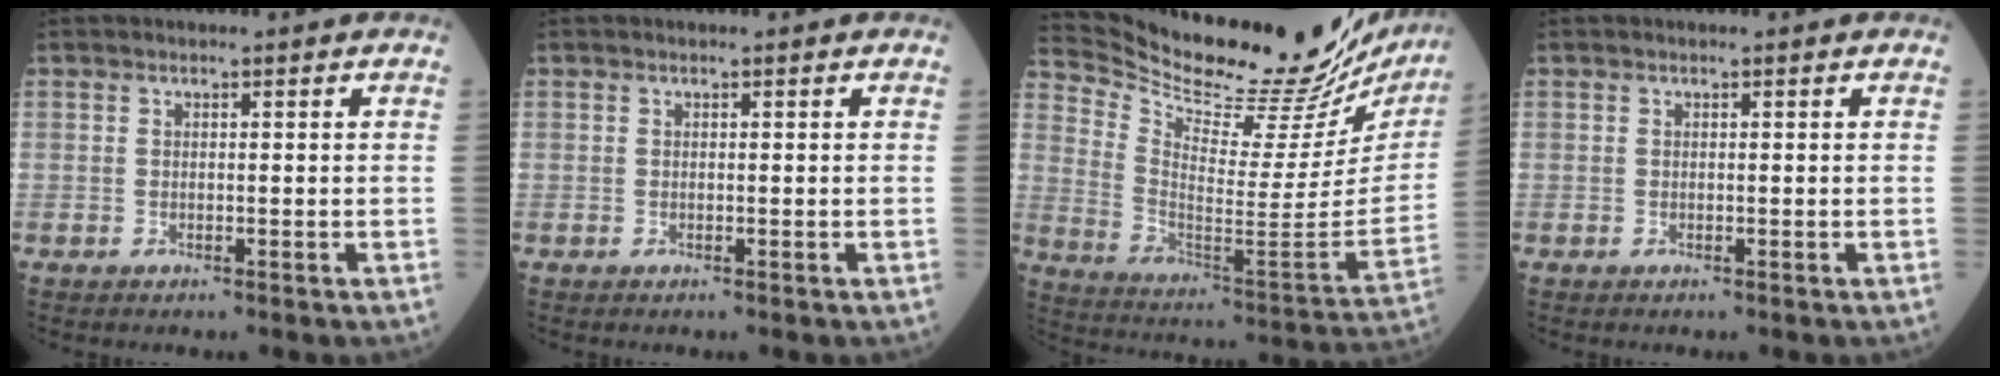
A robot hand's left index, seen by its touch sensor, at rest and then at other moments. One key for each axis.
{"total": 0.0}
{"total": 28.9, "fx": 26.8, "fy": 4.7, "fz": 9.8, "tx": -0.167, "ty": -0.104, "tz": 0.361}
{"total": 0.0}